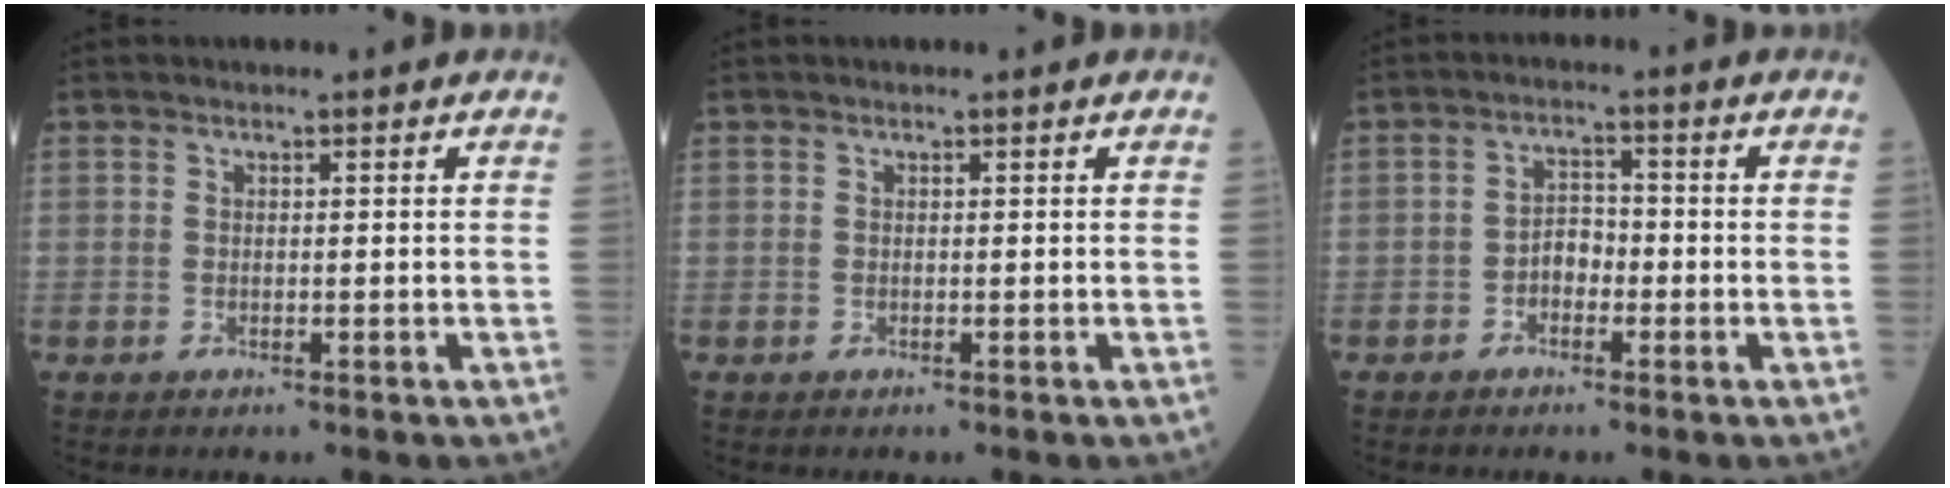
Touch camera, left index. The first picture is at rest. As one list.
[{"total": 0.0}, {"total": 3.1, "force": [-1.3, 1.9, 2.1], "torque": [-0.033, 0.009, -0.031]}]